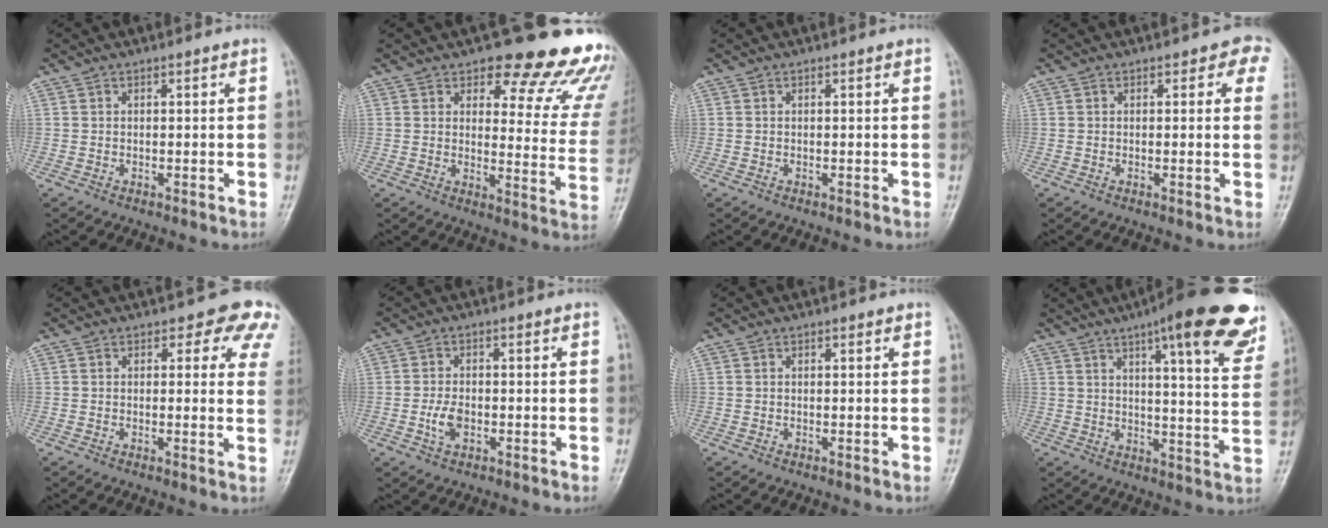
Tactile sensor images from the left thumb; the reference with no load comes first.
{"total": 20.2, "force": [16.3, 7.3, 9.4], "torque": [-0.058, -0.112, 0.176]}
{"total": 0.0}
{"total": 3.9, "force": [1.7, 2.2, 2.7], "torque": [0.008, 0.000, 0.005]}
{"total": 7.6, "force": [5.2, 3.9, 4.0], "torque": [0.000, -0.020, 0.035]}
{"total": 3.6, "force": [-1.0, 2.1, 2.7], "torque": [-0.053, 0.004, -0.019]}
{"total": 0.6, "force": [0.4, 0.3, 0.4], "torque": [-0.005, -0.002, 0.002]}
{"total": 22.8, "force": [14.2, 4.8, 17.1], "torque": [-0.201, -0.041, 0.173]}